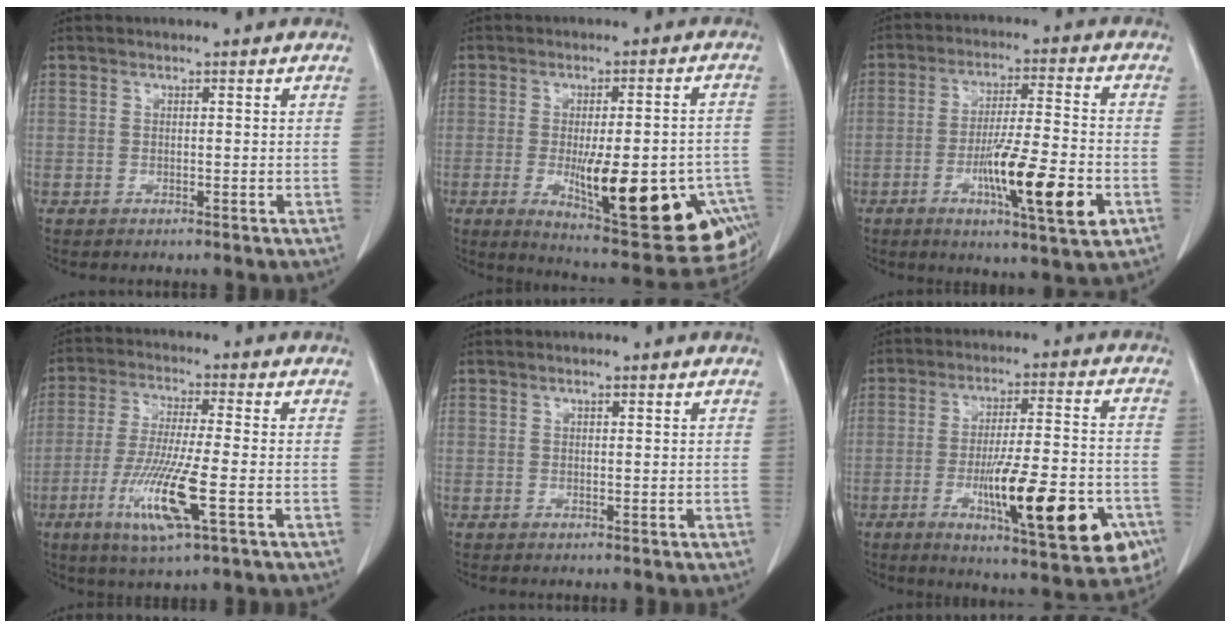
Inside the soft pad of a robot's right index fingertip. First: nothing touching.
{"total": 23.9, "force": [-7.8, 6.4, 21.7], "torque": [-0.225, -0.002, -0.089]}
{"total": 14.7, "force": [-5.0, 1.6, 13.8], "torque": [-0.229, -0.012, -0.079]}
{"total": 11.9, "force": [-4.2, 0.9, 11.0], "torque": [-0.225, -0.024, -0.078]}
{"total": 1.0, "force": [0.5, 0.5, 0.7], "torque": [-0.017, 0.000, 0.010]}
{"total": 20.5, "force": [-7.5, 4.2, 18.6], "torque": [-0.240, -0.002, -0.097]}